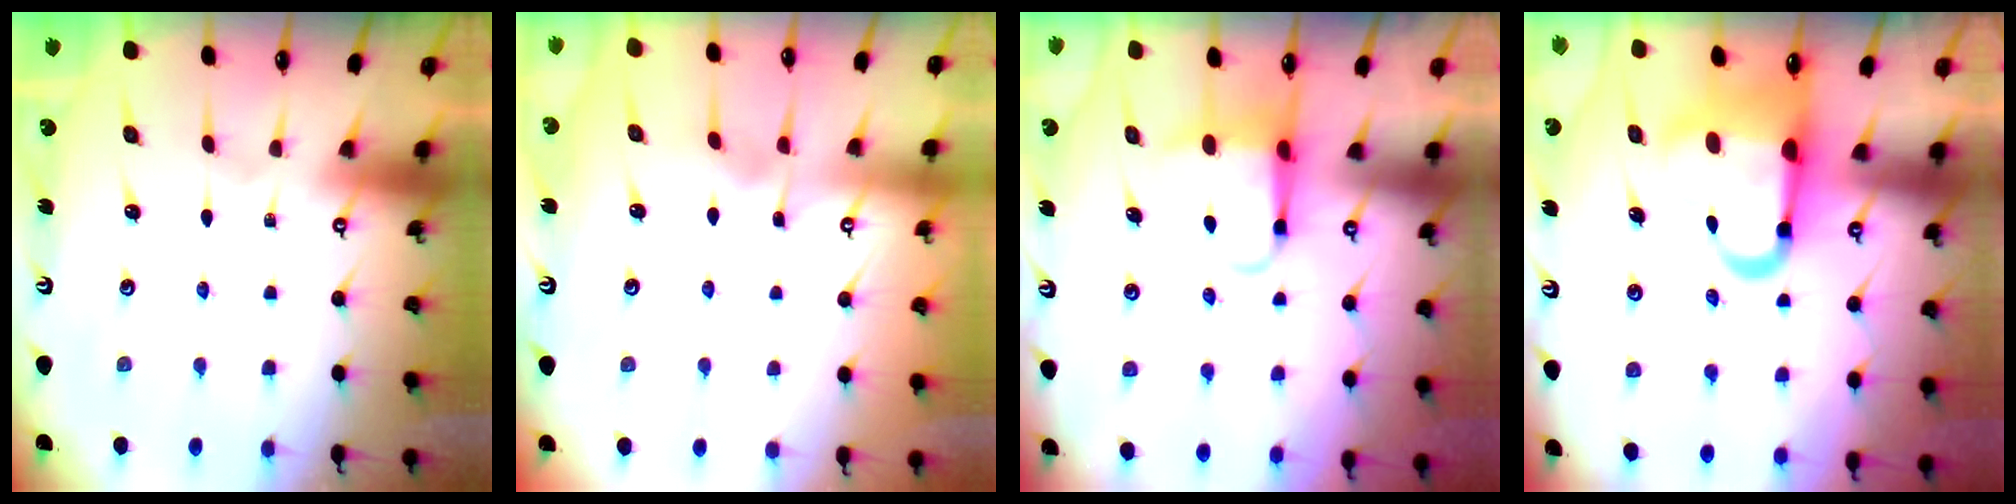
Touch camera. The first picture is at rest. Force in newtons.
{"total": 3.3, "press": 3.2, "slide": 0.4}
{"total": 3.8, "press": 3.7, "slide": 0.7}
{"total": 10.3, "press": 9.9, "slide": 3.0}